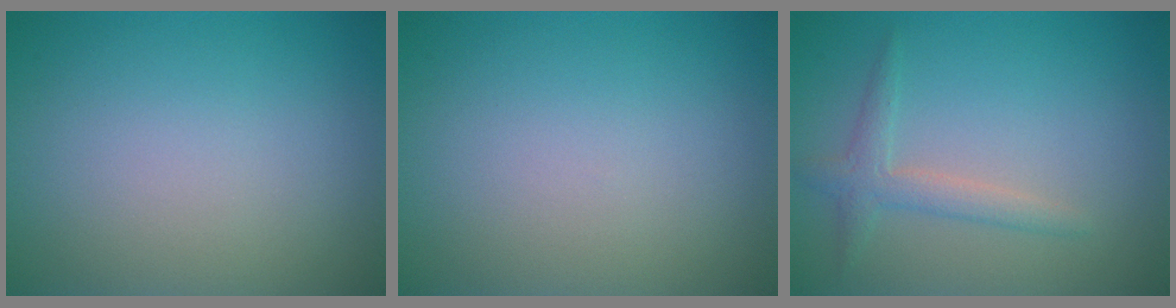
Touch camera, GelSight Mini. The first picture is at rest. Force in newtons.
{"total": 0.0}
{"total": 2.1, "press": 2.1, "slide": 0.1}